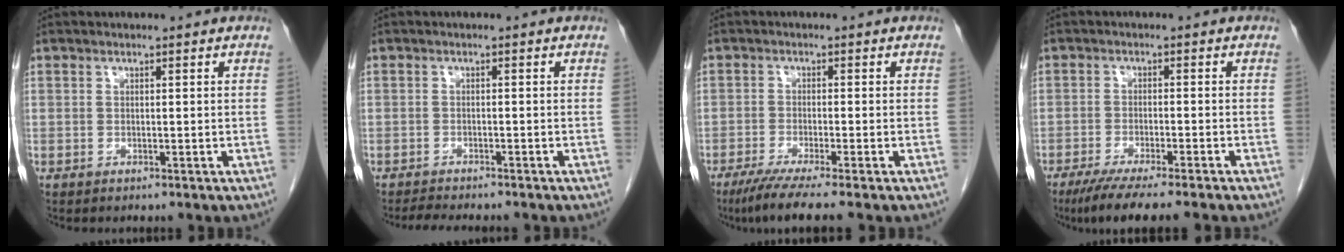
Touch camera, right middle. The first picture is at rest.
{"total": 4.3, "force": [-3.9, 0.4, 1.7], "torque": [-0.027, -0.013, -0.059]}
{"total": 6.5, "force": [-4.9, -0.7, 4.2], "torque": [-0.066, -0.019, -0.085]}
{"total": 8.5, "force": [-6.7, -0.4, 5.2], "torque": [-0.072, -0.021, -0.106]}